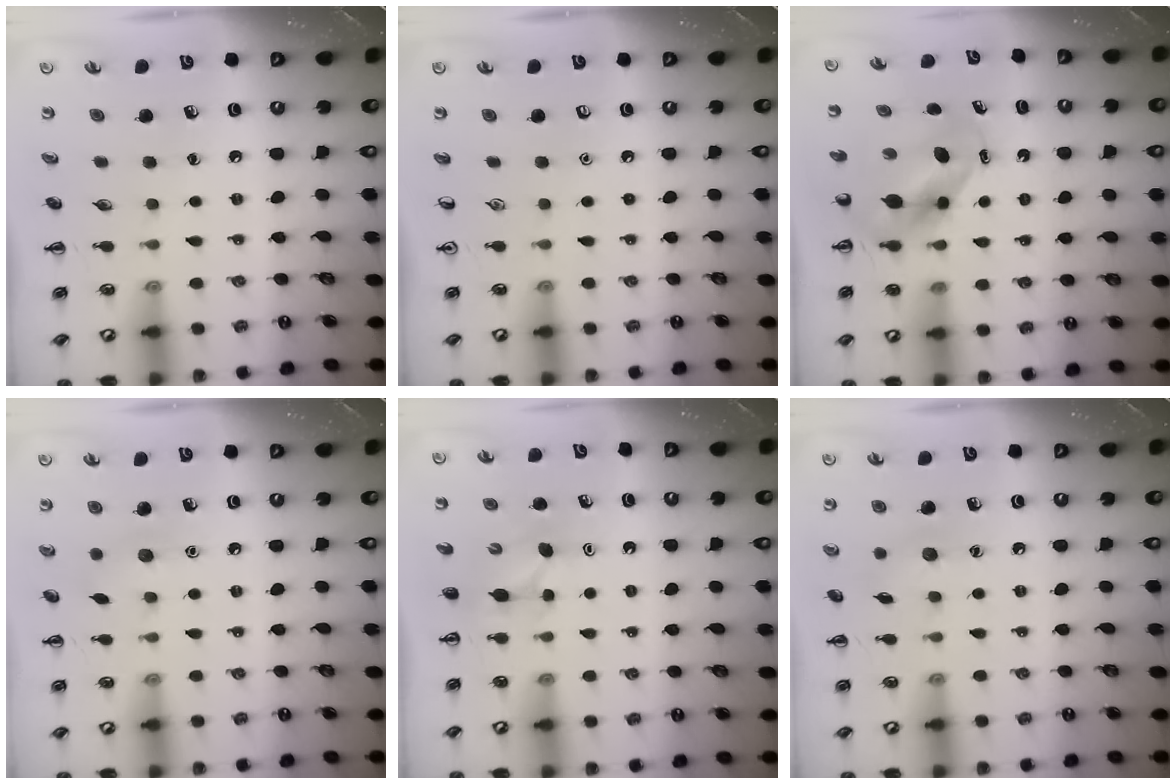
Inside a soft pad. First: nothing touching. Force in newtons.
{"total": 0.0}
{"total": 5.5, "press": 5.4, "slide": 1.3}
{"total": 5.3, "press": 5.1, "slide": 1.5}
{"total": 3.6, "press": 3.4, "slide": 1.1}
{"total": 5.8, "press": 5.7, "slide": 1.5}